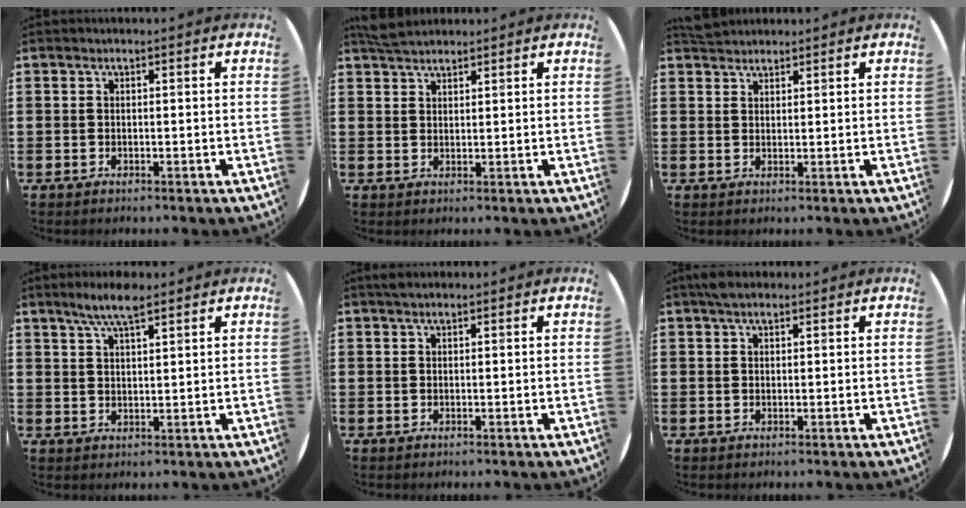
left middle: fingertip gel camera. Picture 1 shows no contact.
{"total": 2.8, "force": [2.7, 0.7, 0.7], "torque": [-0.018, 0.003, 0.051]}
{"total": 2.2, "force": [2.1, 0.6, 0.0], "torque": [0.003, 0.001, 0.039]}
{"total": 4.9, "force": [3.8, 0.9, 2.9], "torque": [-0.056, -0.001, 0.065]}
{"total": 0.7, "force": [0.7, 0.2, 0.2], "torque": [-0.004, 0.003, 0.012]}
{"total": 1.8, "force": [1.4, 0.7, 0.7], "torque": [-0.016, 0.005, 0.026]}